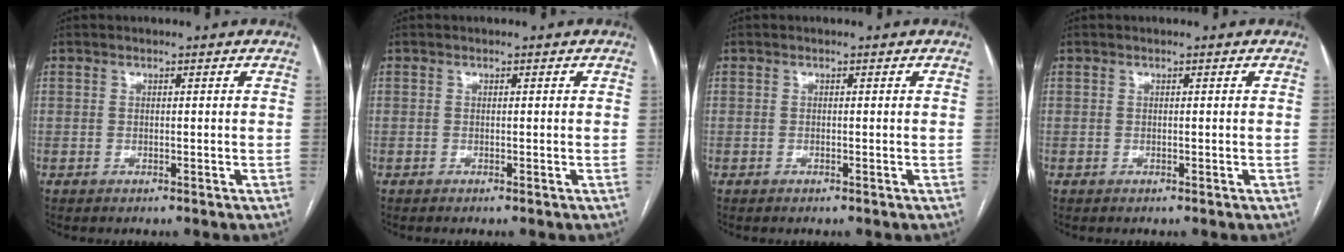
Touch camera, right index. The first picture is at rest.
{"total": 0.0}
{"total": 0.0}
{"total": 0.0}